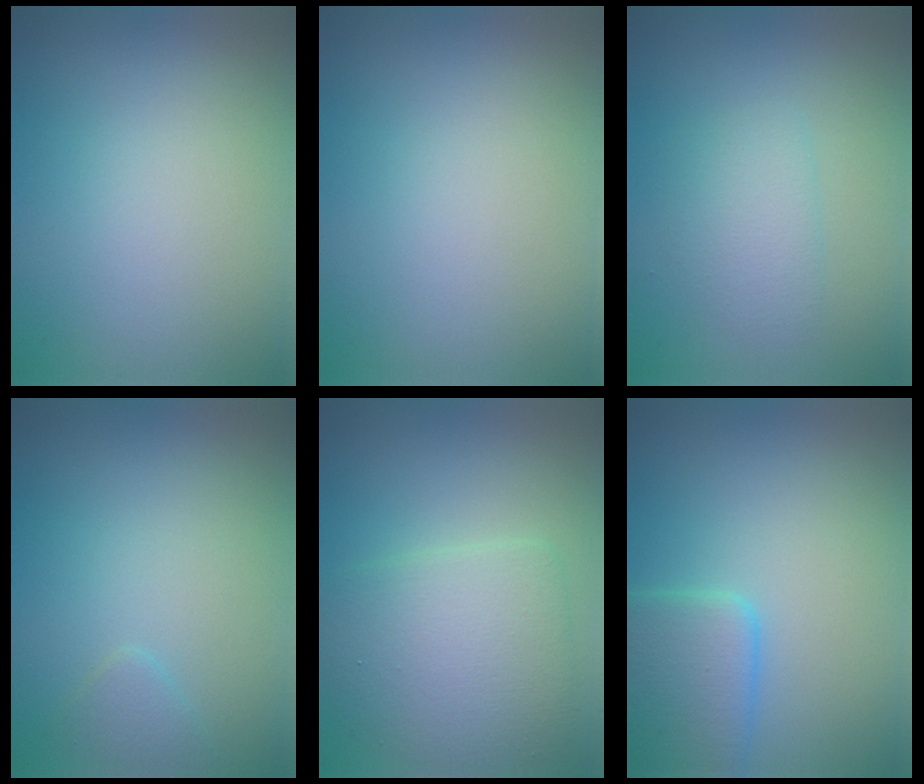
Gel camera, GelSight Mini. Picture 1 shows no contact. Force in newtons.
{"total": 0.0}
{"total": 2.2, "press": 2.2, "slide": 0.1}
{"total": 1.1, "press": 1.1, "slide": 0.1}
{"total": 5.7, "press": 5.7, "slide": 0.1}
{"total": 4.4, "press": 4.4, "slide": 0.2}